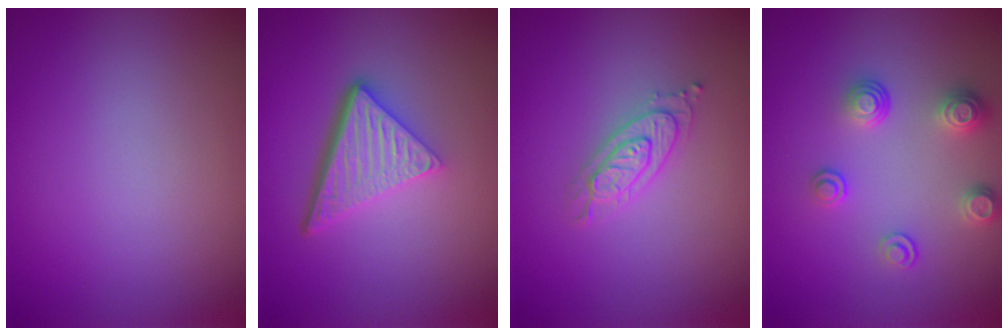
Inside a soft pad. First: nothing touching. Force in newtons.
{"total": 5.5, "press": 3.8, "slide": 4.0}
{"total": 2.6, "press": 2.6, "slide": 0.5}
{"total": 2.7, "press": 2.5, "slide": 0.9}